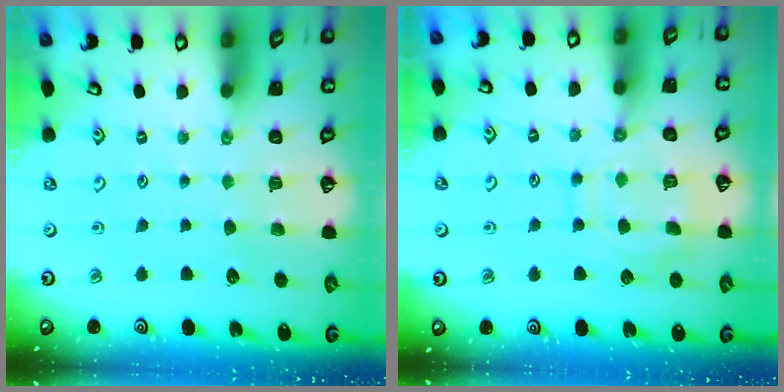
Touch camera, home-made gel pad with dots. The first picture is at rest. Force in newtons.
{"total": 11.7, "press": 11.6, "slide": 1.2}